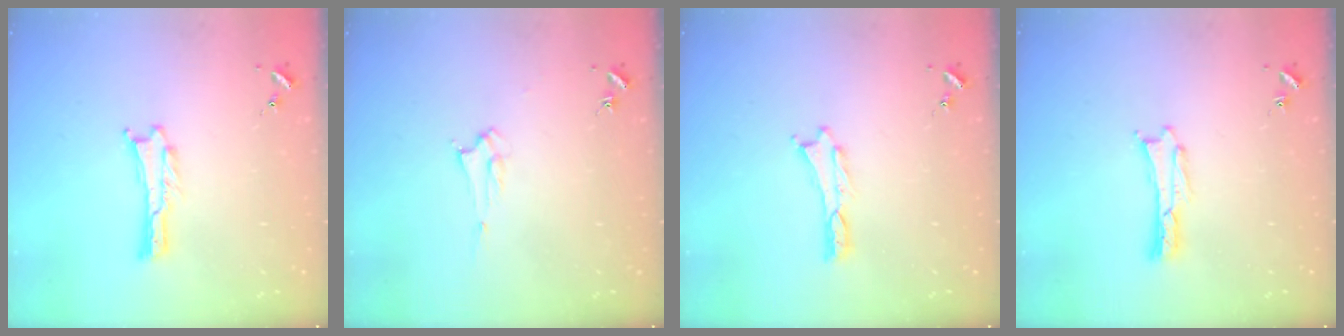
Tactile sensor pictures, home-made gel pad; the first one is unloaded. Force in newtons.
{"total": 1.6, "press": 1.6, "slide": 0.2}
{"total": 0.0}
{"total": 0.0}